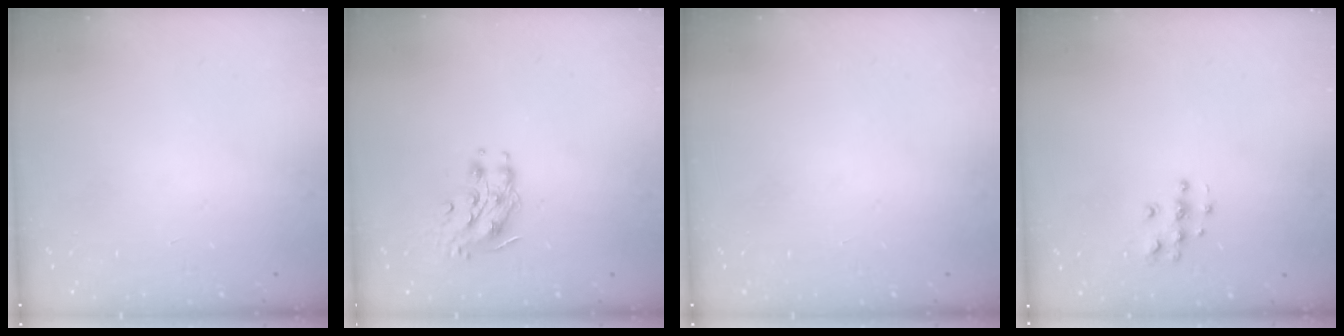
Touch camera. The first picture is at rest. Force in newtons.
{"total": 8.4, "press": 8.4, "slide": 0.5}
{"total": 0.0}
{"total": 5.9, "press": 5.9, "slide": 0.1}